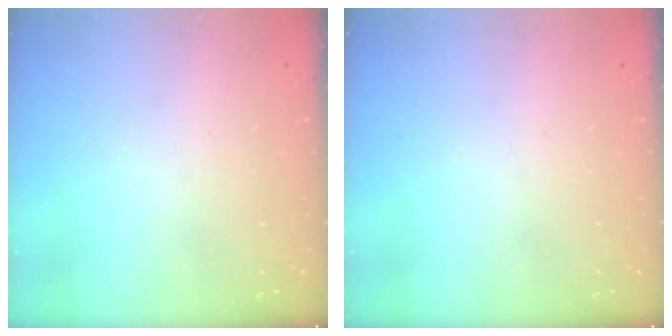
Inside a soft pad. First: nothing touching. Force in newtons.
{"total": 0.0}